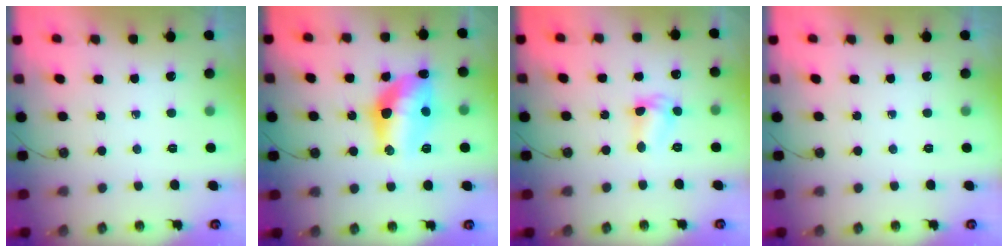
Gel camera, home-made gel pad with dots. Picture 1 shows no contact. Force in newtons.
{"total": 14.9, "press": 14.3, "slide": 4.1}
{"total": 5.8, "press": 5.8, "slide": 0.5}
{"total": 0.0}